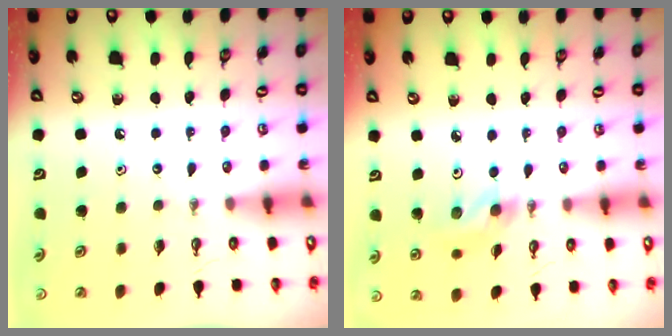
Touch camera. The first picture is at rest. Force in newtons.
{"total": 5.4, "press": 5.0, "slide": 2.0}